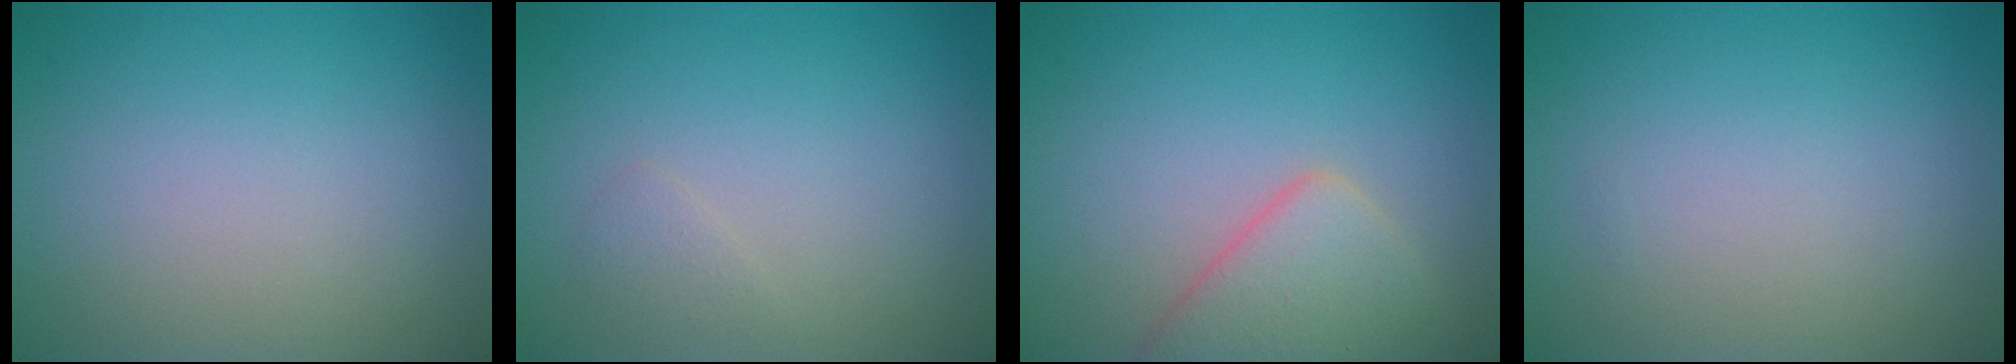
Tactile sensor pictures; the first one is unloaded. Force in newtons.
{"total": 0.8, "press": 0.8, "slide": 0.0}
{"total": 4.2, "press": 4.2, "slide": 0.2}
{"total": 0.0}